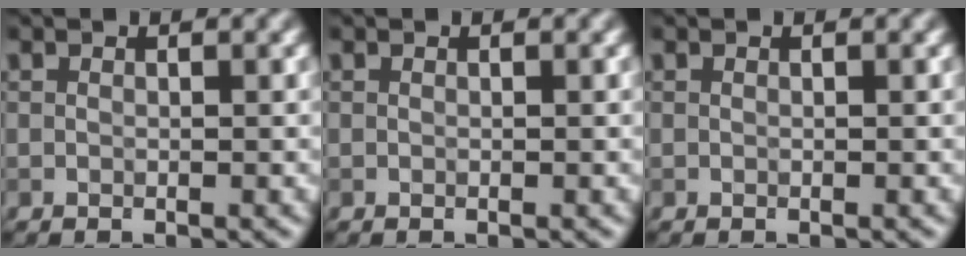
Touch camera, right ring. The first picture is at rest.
{"total": 0.0}
{"total": 0.0}